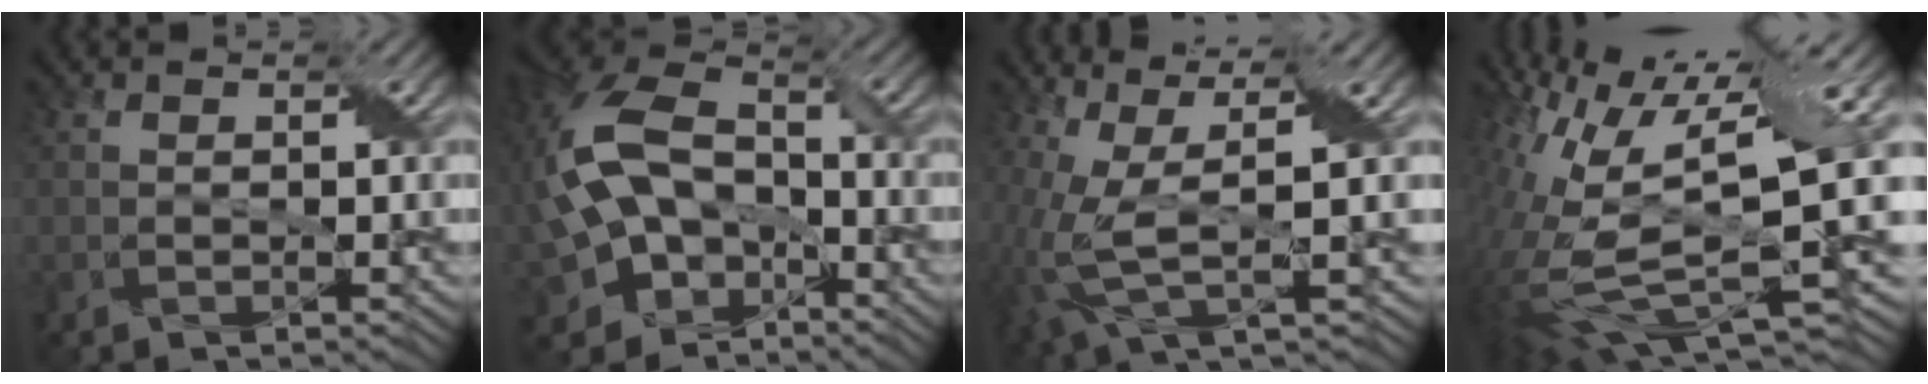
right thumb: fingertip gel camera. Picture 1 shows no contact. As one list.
[{"total": 16.1, "force": [-2.1, 11.2, 11.4], "torque": [-0.272, -0.011, -0.032]}, {"total": 9.2, "force": [-0.8, 3.1, 8.6], "torque": [-0.205, -0.002, -0.013]}, {"total": 15.3, "force": [1.0, 4.5, 14.6], "torque": [-0.325, -0.014, 0.041]}]